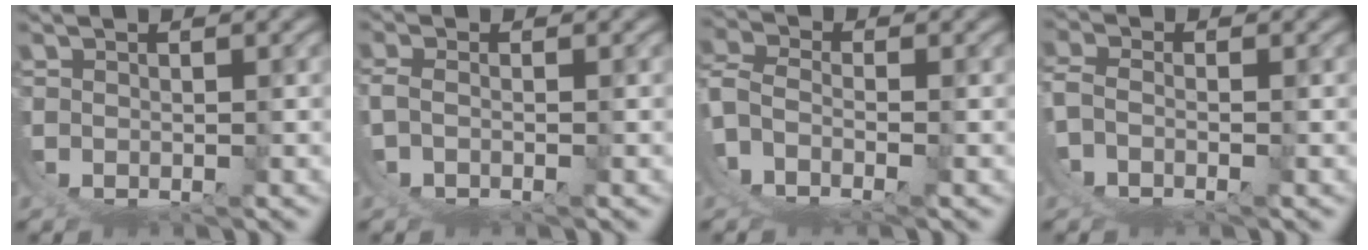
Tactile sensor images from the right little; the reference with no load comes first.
{"total": 1.5, "force": [-0.2, -0.8, 1.3], "torque": [-0.023, -0.001, -0.001]}
{"total": 5.2, "force": [-2.0, 3.0, 3.7], "torque": [-0.087, -0.023, -0.028]}
{"total": 2.2, "force": [-0.9, 0.8, 1.9], "torque": [-0.038, -0.005, -0.017]}